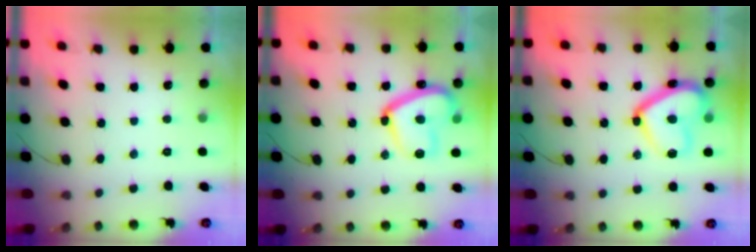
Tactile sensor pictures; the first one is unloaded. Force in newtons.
{"total": 16.8, "press": 16.8, "slide": 1.6}
{"total": 16.6, "press": 16.5, "slide": 1.4}